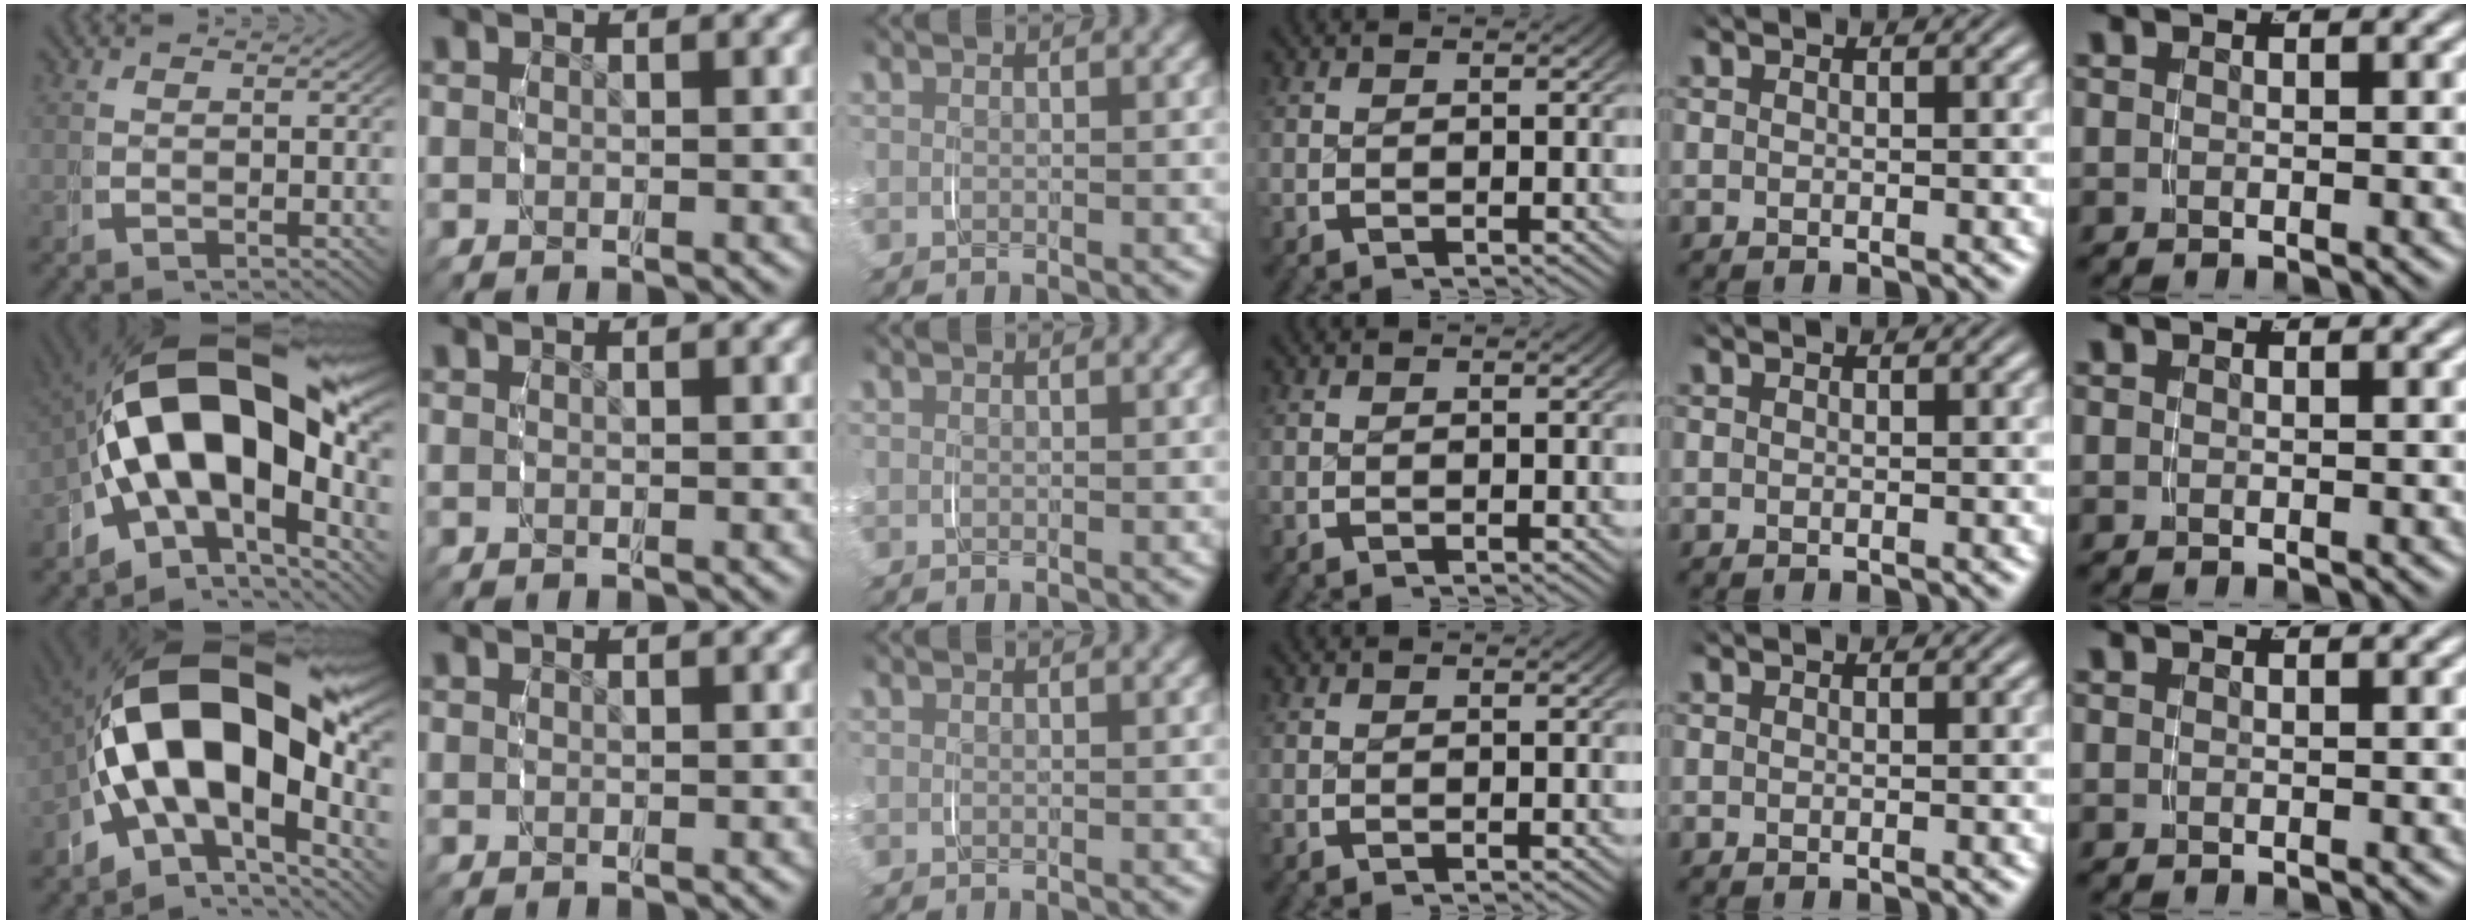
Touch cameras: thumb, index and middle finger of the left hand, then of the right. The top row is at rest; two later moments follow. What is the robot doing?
{"motion": "grasp_and_lifting", "object": "phone"}